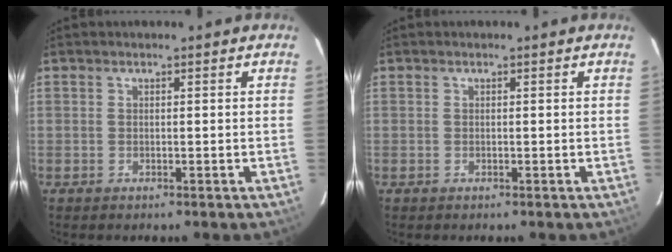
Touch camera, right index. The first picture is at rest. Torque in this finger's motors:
{"motor_torque": [-0.03, 0.00, 0.01, 0.01]}